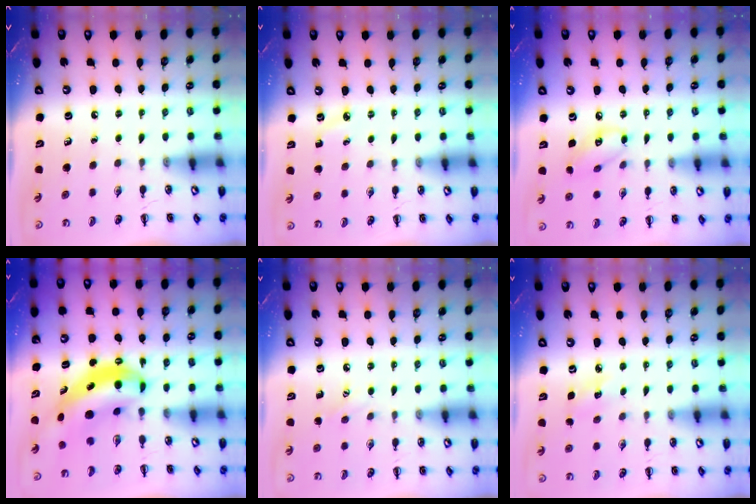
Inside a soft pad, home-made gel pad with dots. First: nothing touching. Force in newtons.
{"total": 2.0, "press": 1.9, "slide": 0.7}
{"total": 7.4, "press": 7.3, "slide": 0.7}
{"total": 8.0, "press": 7.8, "slide": 1.8}
{"total": 4.9, "press": 4.7, "slide": 1.2}
{"total": 4.0, "press": 3.8, "slide": 1.2}